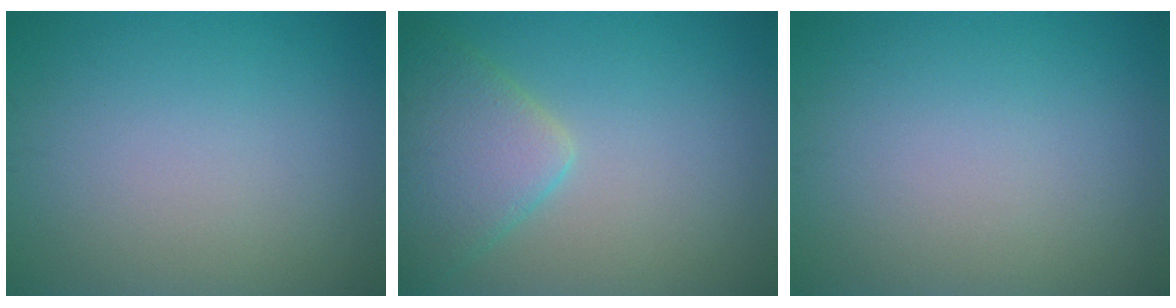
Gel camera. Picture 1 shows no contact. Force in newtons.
{"total": 4.9, "press": 4.9, "slide": 0.3}
{"total": 0.0}